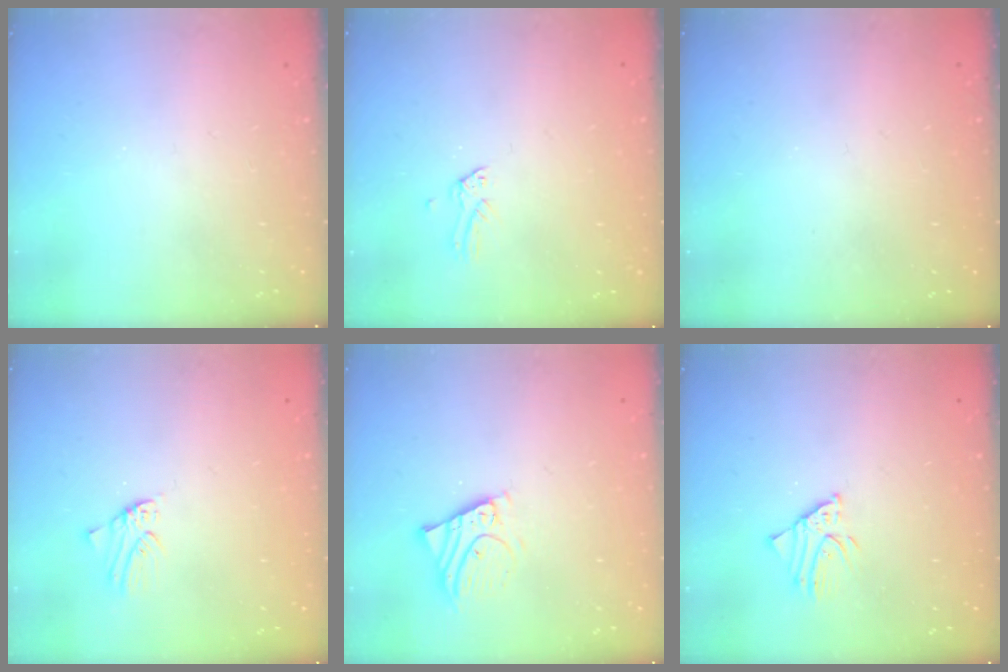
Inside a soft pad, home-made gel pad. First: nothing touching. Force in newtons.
{"total": 0.0}
{"total": 0.6, "press": 0.6, "slide": 0.0}
{"total": 0.0}
{"total": 5.5, "press": 5.4, "slide": 0.6}
{"total": 2.6, "press": 2.6, "slide": 0.2}